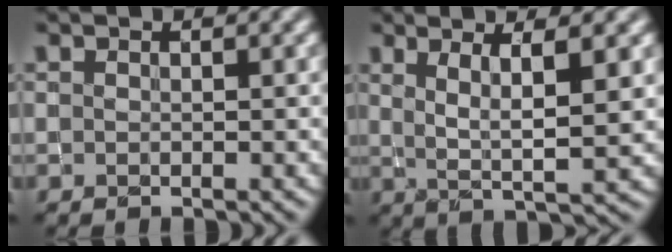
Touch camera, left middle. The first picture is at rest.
{"total": 5.0, "force": [1.6, 1.0, 4.6], "torque": [-0.082, -0.005, 0.032]}